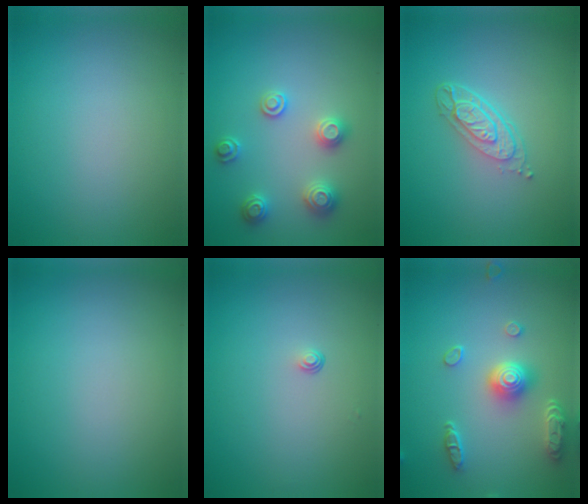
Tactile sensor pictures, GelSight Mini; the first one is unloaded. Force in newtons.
{"total": 2.8, "press": 2.8, "slide": 0.5}
{"total": 3.6, "press": 2.7, "slide": 2.5}
{"total": 0.0}
{"total": 0.6, "press": 0.3, "slide": 0.5}
{"total": 4.5, "press": 3.8, "slide": 2.5}